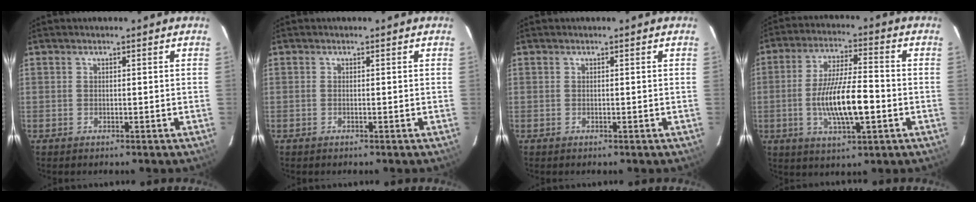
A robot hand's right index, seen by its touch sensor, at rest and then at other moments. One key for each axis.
{"total": 0.0}
{"total": 0.0}
{"total": 12.7, "fx": -2.9, "fy": 3.0, "fz": 12.0, "tx": -0.228, "ty": -0.007, "tz": -0.048}